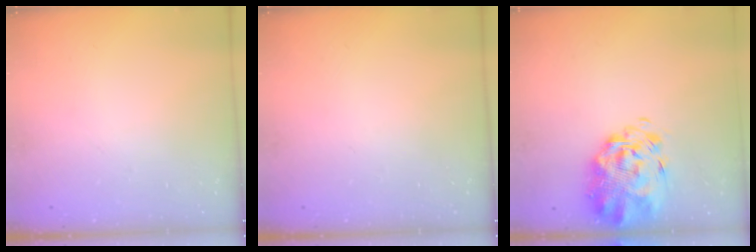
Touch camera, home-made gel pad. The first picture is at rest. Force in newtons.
{"total": 0.0}
{"total": 4.0, "press": 3.5, "slide": 1.9}